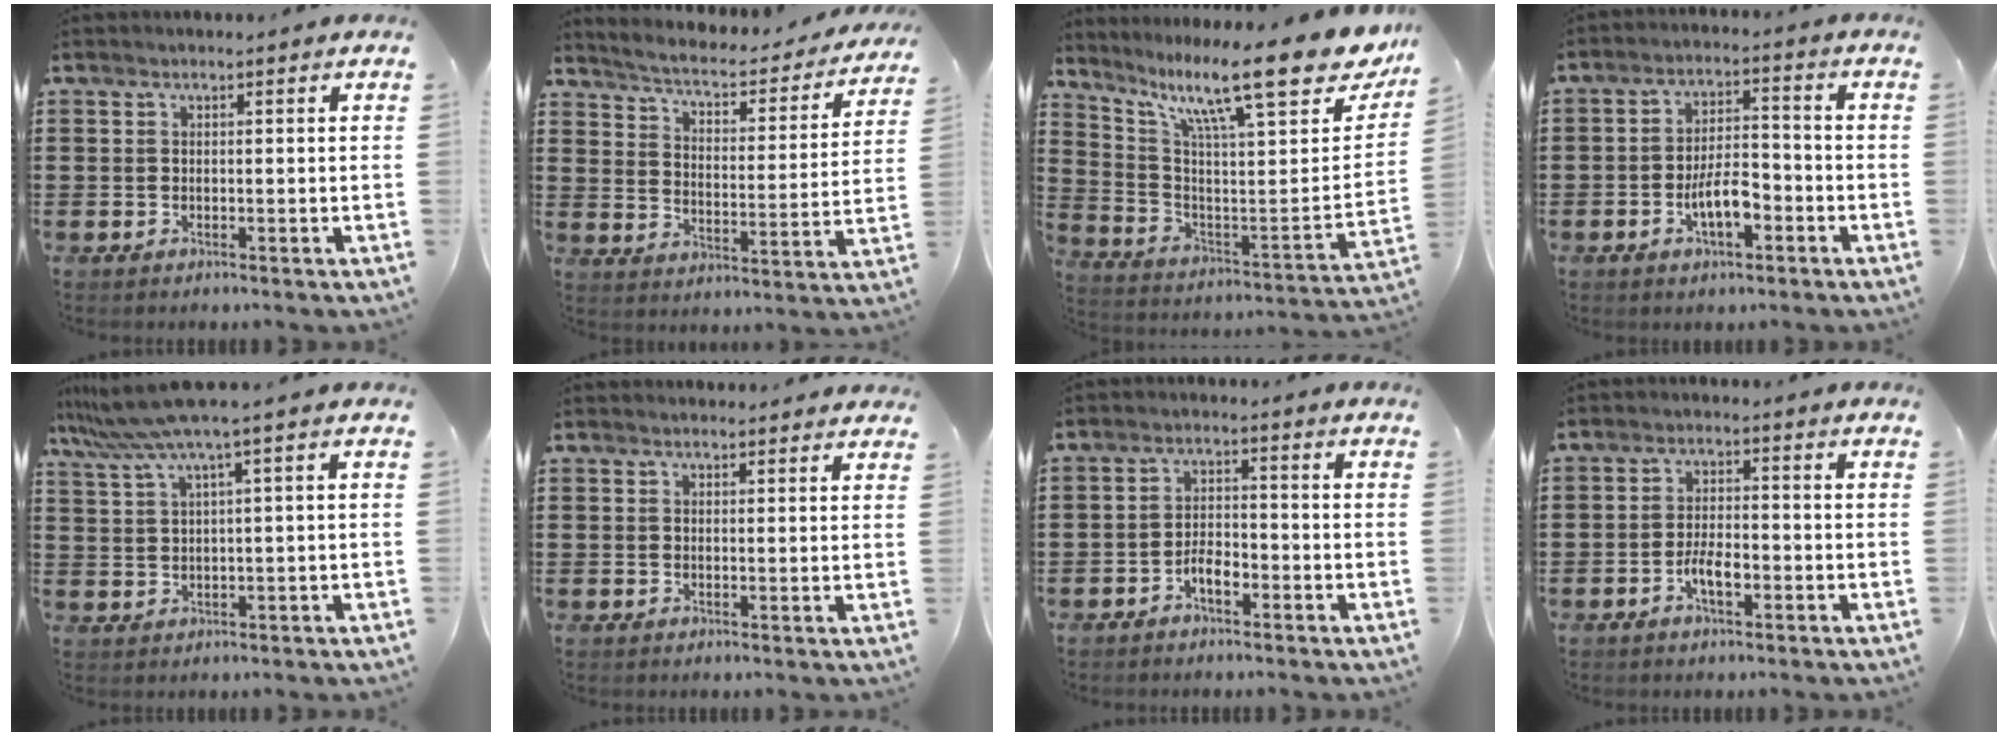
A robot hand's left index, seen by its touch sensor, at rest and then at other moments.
{"total": 3.1, "force": [2.8, 0.2, 1.3], "torque": [-0.044, -0.029, 0.035]}
{"total": 15.4, "force": [11.0, 1.7, 10.7], "torque": [-0.202, -0.086, 0.172]}
{"total": 6.4, "force": [-2.5, 2.4, 5.3], "torque": [-0.102, 0.009, -0.049]}
{"total": 5.4, "force": [2.8, -0.4, 4.6], "torque": [-0.113, -0.020, 0.044]}
{"total": 1.5, "force": [1.4, 0.2, 0.2], "torque": [-0.007, 0.002, 0.028]}
{"total": 3.4, "force": [-2.0, 1.4, 2.3], "torque": [-0.042, 0.006, -0.038]}
{"total": 4.2, "force": [-1.6, 1.6, 3.5], "torque": [-0.073, 0.000, -0.033]}